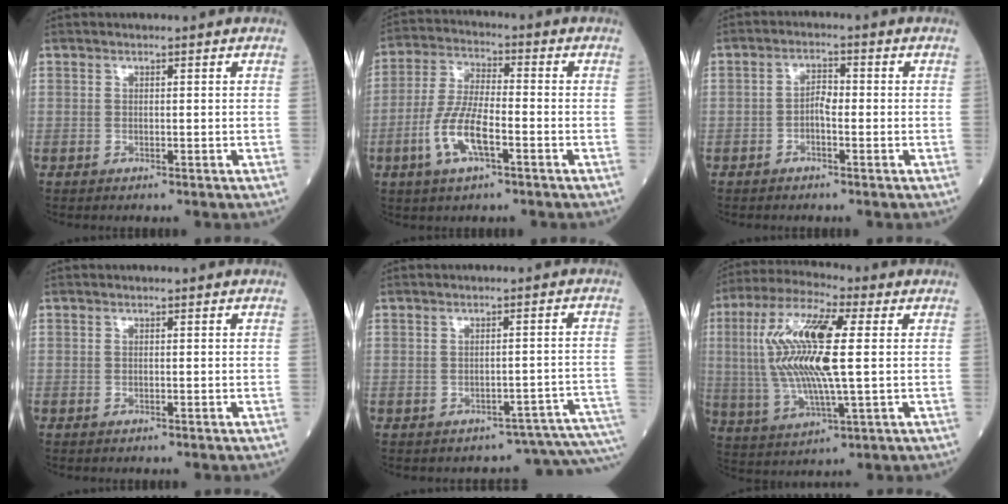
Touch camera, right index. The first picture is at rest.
{"total": 8.8, "force": [-3.3, 2.4, 7.8], "torque": [-0.166, -0.001, -0.065]}
{"total": 2.5, "force": [-0.8, 1.0, 2.1], "torque": [-0.034, 0.006, -0.016]}
{"total": 0.0}
{"total": 7.9, "force": [-7.4, 1.7, 2.2], "torque": [-0.004, 0.041, -0.074]}
{"total": 16.4, "force": [2.1, 2.9, 16.0], "torque": [-0.340, 0.010, 0.036]}